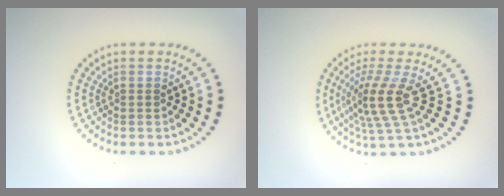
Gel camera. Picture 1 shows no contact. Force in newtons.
{"total": 3.9, "press": 2.8, "slide": 2.7}